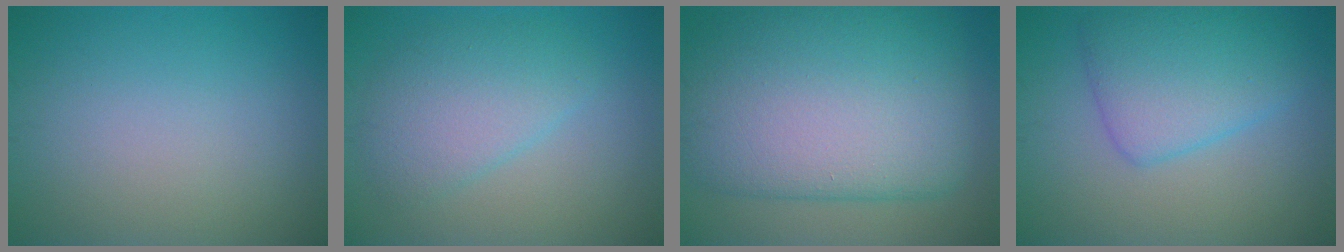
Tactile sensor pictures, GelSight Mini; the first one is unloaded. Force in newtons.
{"total": 4.0, "press": 4.0, "slide": 0.2}
{"total": 13.2, "press": 13.2, "slide": 0.8}
{"total": 5.4, "press": 5.4, "slide": 0.1}